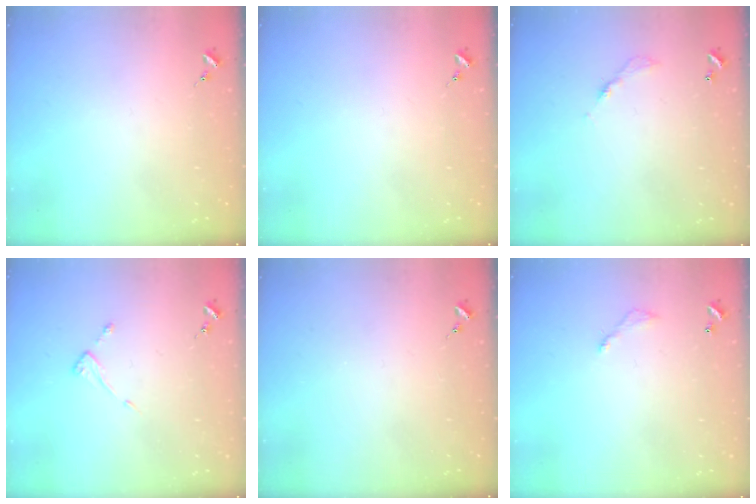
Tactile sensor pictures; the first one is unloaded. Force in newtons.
{"total": 0.0}
{"total": 3.6, "press": 3.6, "slide": 0.2}
{"total": 4.1, "press": 4.0, "slide": 0.4}
{"total": 0.0}
{"total": 3.8, "press": 3.8, "slide": 0.2}